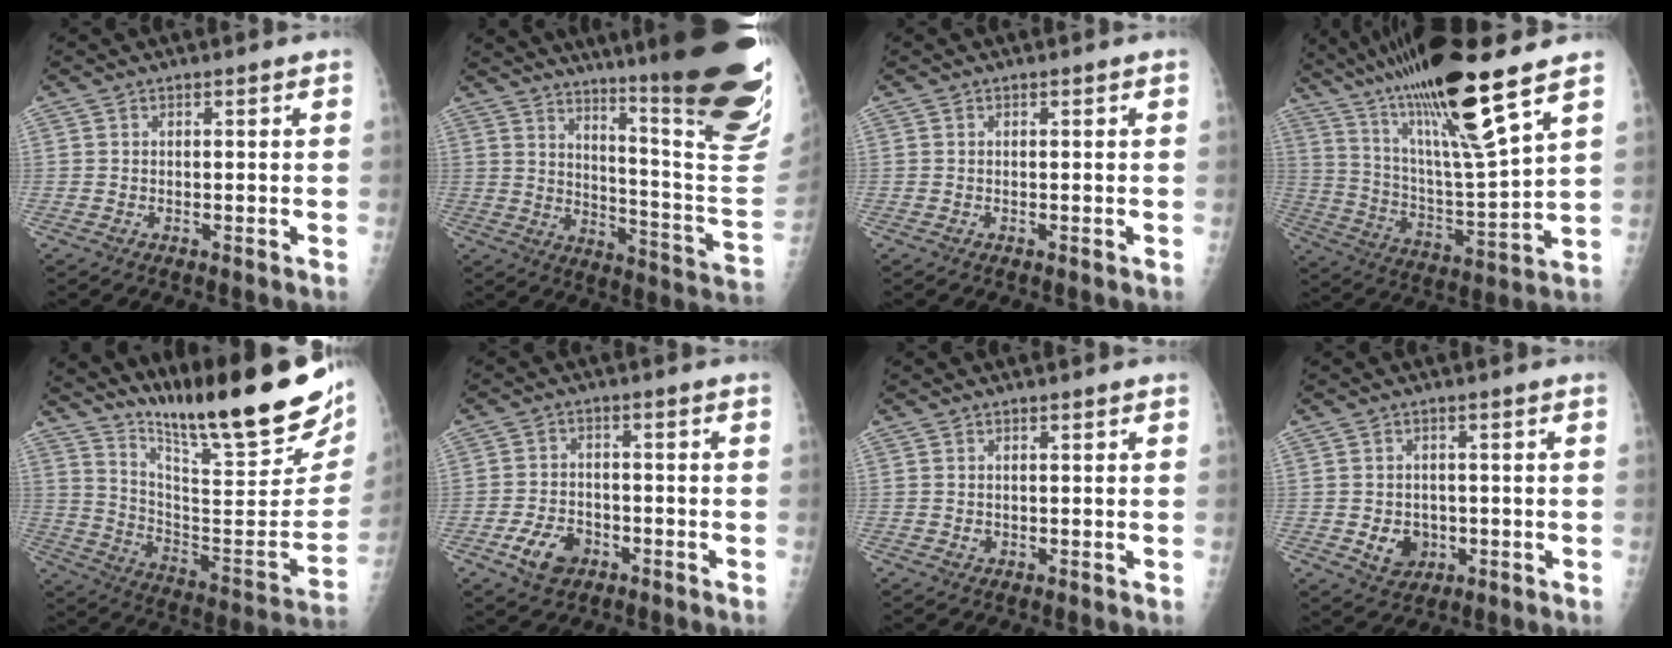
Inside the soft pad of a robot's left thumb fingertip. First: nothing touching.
{"total": 30.6, "force": [19.3, 3.8, 23.5], "torque": [-0.243, -0.109, 0.265]}
{"total": 0.0}
{"total": 23.3, "force": [15.2, 2.3, 17.6], "torque": [-0.310, -0.057, 0.275]}
{"total": 27.7, "force": [20.2, 3.9, 18.5], "torque": [-0.266, -0.118, 0.319]}
{"total": 6.7, "force": [-3.3, 4.6, 3.7], "torque": [-0.057, 0.016, -0.056]}
{"total": 0.9, "force": [0.1, 0.8, 0.3], "torque": [0.000, 0.001, 0.003]}
{"total": 5.3, "force": [-1.0, 4.5, 2.7], "torque": [-0.018, 0.003, -0.005]}